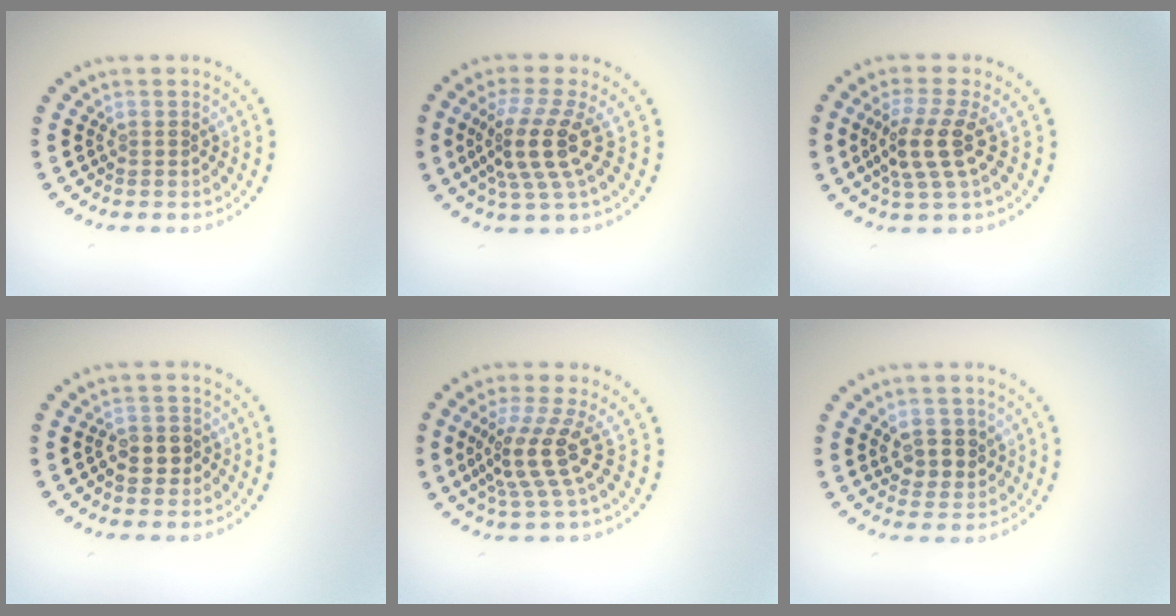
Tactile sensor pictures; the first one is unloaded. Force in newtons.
{"total": 4.4, "press": 3.3, "slide": 3.0}
{"total": 3.7, "press": 3.1, "slide": 2.1}
{"total": 1.9, "press": 1.8, "slide": 0.5}
{"total": 4.3, "press": 3.1, "slide": 3.0}
{"total": 2.8, "press": 2.7, "slide": 0.9}